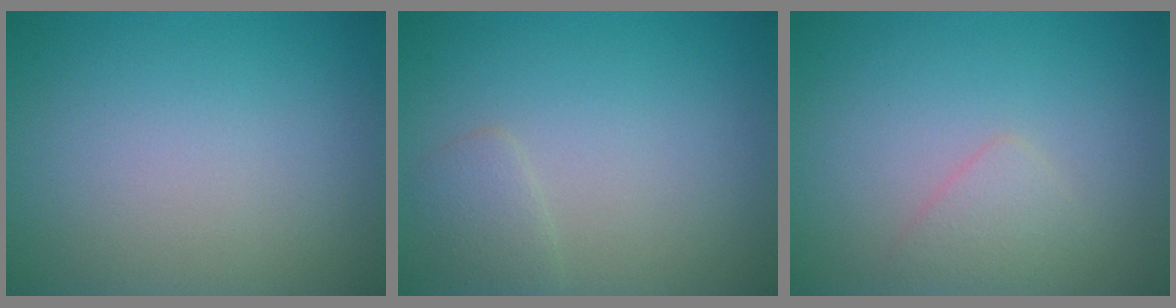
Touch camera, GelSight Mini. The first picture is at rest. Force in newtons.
{"total": 1.4, "press": 1.4, "slide": 0.1}
{"total": 1.5, "press": 1.5, "slide": 0.0}